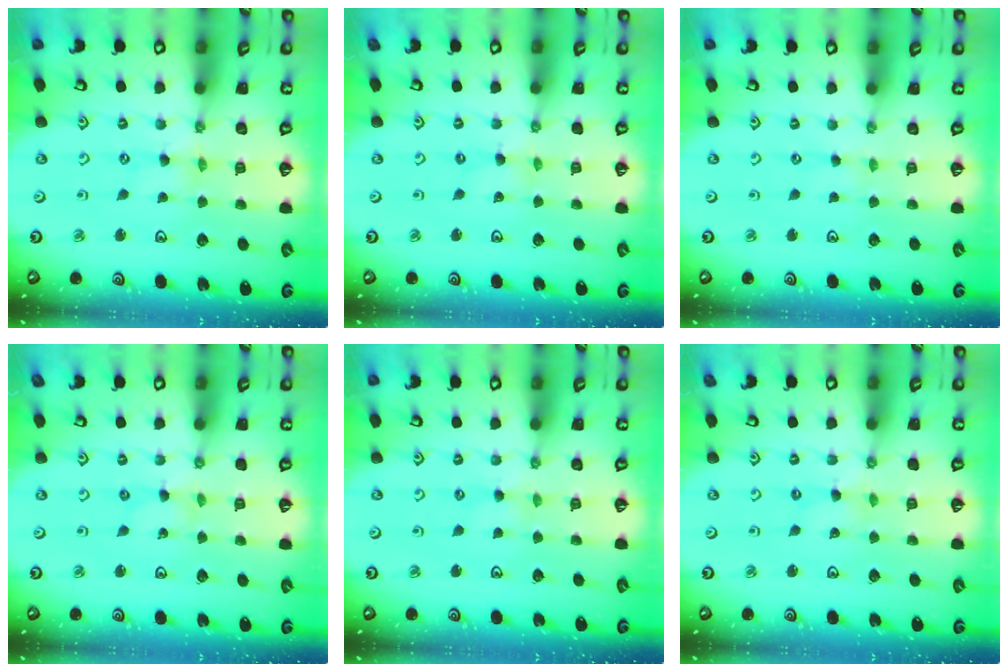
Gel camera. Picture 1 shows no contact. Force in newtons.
{"total": 0.0}
{"total": 0.7, "press": 0.6, "slide": 0.1}
{"total": 0.0}
{"total": 1.2, "press": 1.2, "slide": 0.3}
{"total": 0.8, "press": 0.8, "slide": 0.2}